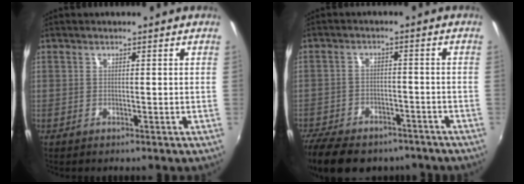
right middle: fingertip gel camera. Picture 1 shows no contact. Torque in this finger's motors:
{"motor_torque": [1.17, -0.97, 0.45, 0.12]}